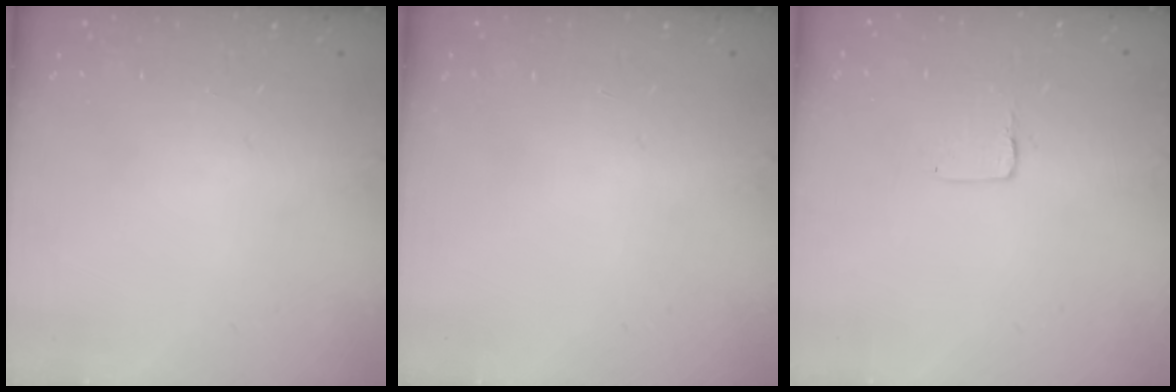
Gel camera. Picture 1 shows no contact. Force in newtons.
{"total": 0.0}
{"total": 1.0, "press": 1.0, "slide": 0.1}